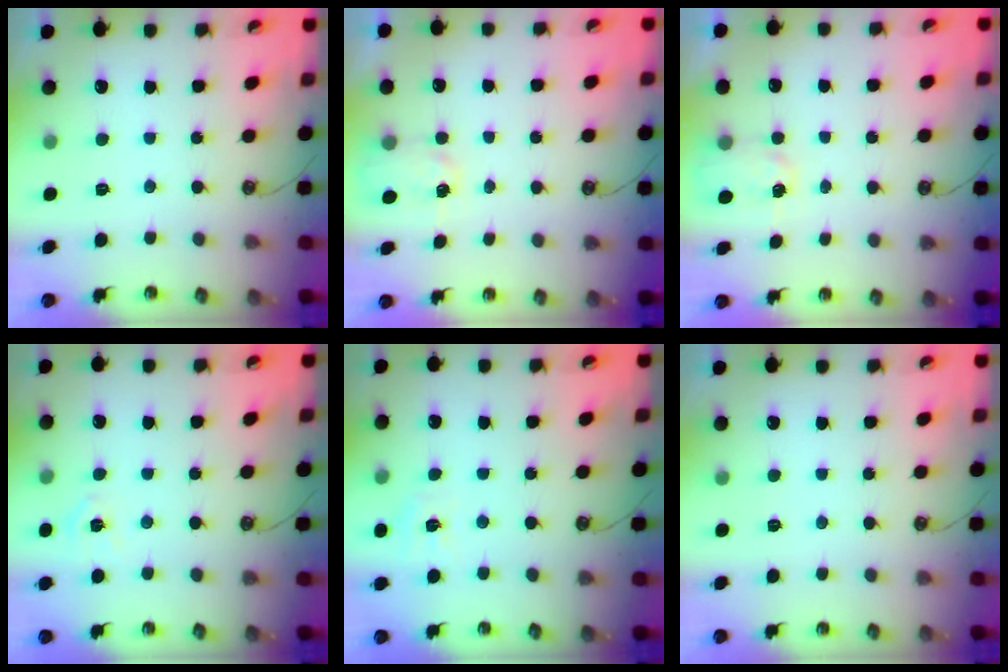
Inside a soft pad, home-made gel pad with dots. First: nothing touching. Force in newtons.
{"total": 2.9, "press": 2.9, "slide": 0.4}
{"total": 2.9, "press": 2.9, "slide": 0.4}
{"total": 4.6, "press": 4.5, "slide": 0.6}
{"total": 5.7, "press": 5.7, "slide": 0.6}
{"total": 0.0}